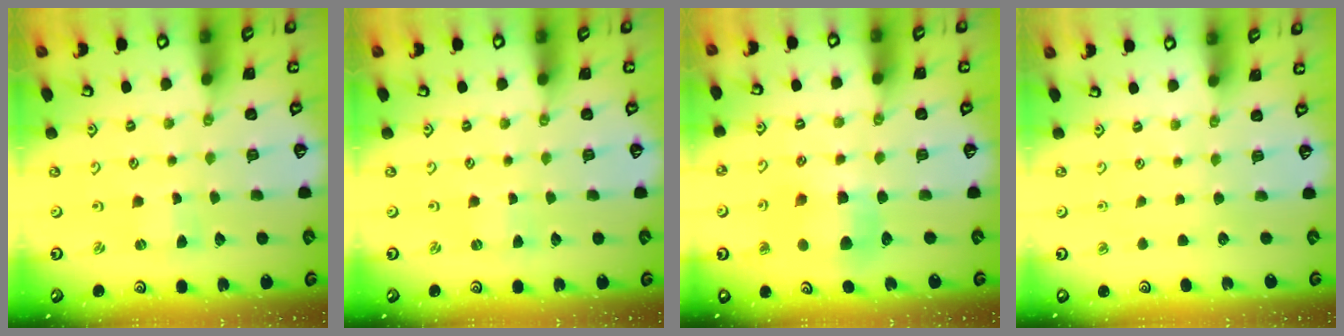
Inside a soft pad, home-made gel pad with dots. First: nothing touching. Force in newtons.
{"total": 0.9, "press": 0.9, "slide": 0.2}
{"total": 7.5, "press": 7.4, "slide": 0.9}
{"total": 0.0}